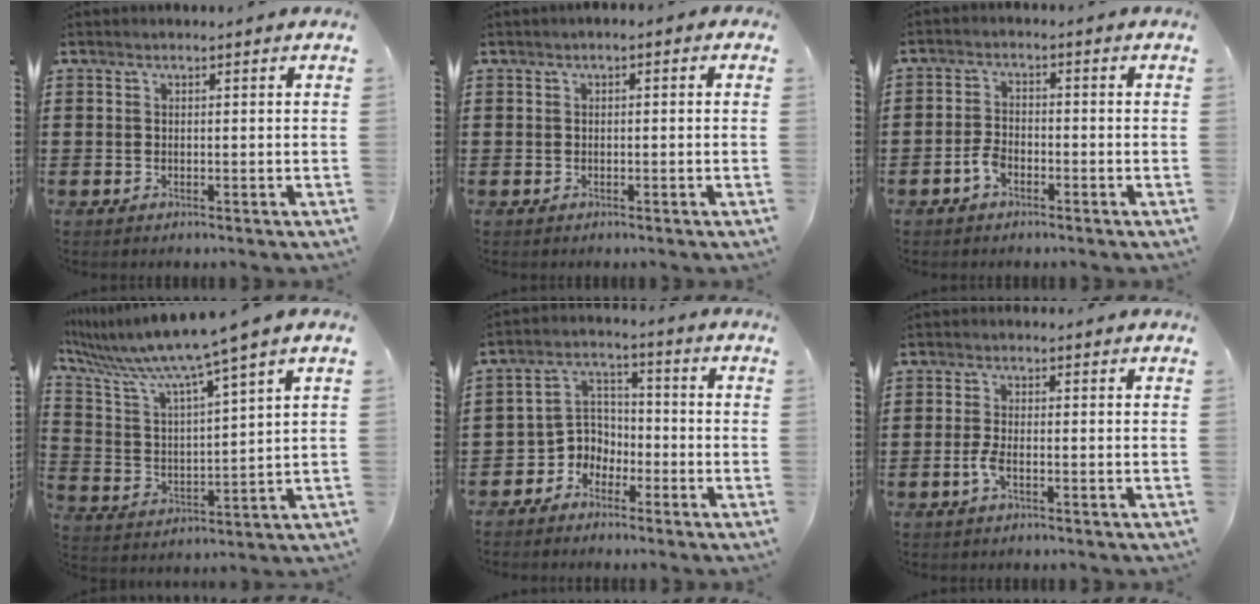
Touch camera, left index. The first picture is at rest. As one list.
[{"total": 0.8, "force": [-0.4, 0.4, 0.5], "torque": [-0.011, 0.000, -0.009]}, {"total": 3.0, "force": [-1.6, 1.6, 2.0], "torque": [-0.051, -0.002, -0.034]}, {"total": 7.5, "force": [6.2, -0.9, 4.2], "torque": [-0.111, -0.049, 0.093]}, {"total": 5.1, "force": [-3.3, 3.8, 0.7], "torque": [-0.039, 0.002, -0.073]}, {"total": 2.4, "force": [-0.9, 0.6, 2.1], "torque": [-0.052, -0.004, -0.021]}]